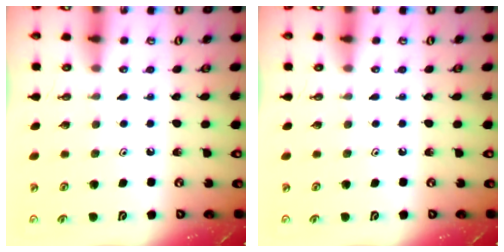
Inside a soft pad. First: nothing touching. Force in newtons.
{"total": 0.0}